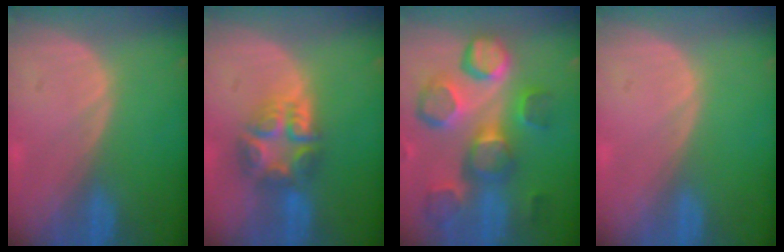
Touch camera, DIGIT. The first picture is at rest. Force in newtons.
{"total": 7.9, "press": 6.7, "slide": 4.2}
{"total": 12.5, "press": 11.1, "slide": 5.7}
{"total": 0.0}